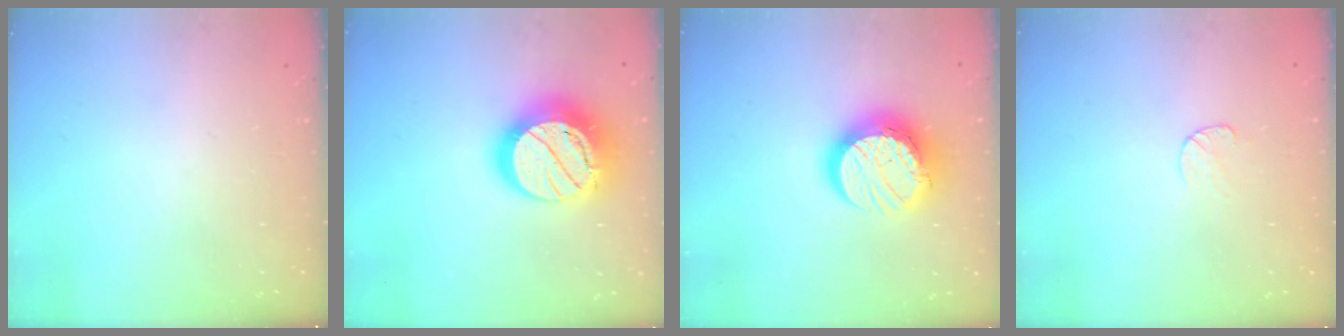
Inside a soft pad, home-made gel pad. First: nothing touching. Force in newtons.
{"total": 22.0, "press": 22.0, "slide": 1.7}
{"total": 14.8, "press": 14.8, "slide": 1.5}
{"total": 4.4, "press": 4.4, "slide": 0.4}